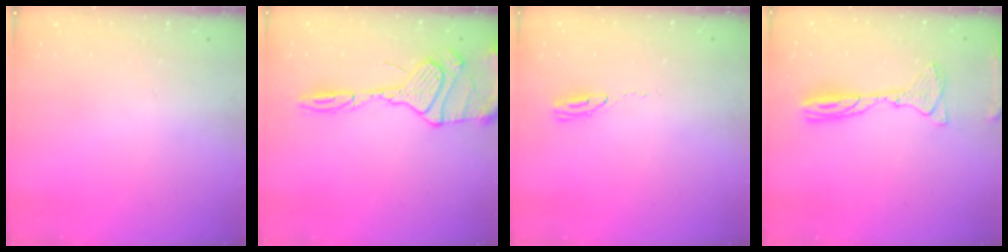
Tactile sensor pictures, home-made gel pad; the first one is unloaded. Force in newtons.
{"total": 25.6, "press": 19.4, "slide": 16.7}
{"total": 3.5, "press": 3.5, "slide": 0.4}
{"total": 15.3, "press": 13.3, "slide": 7.6}